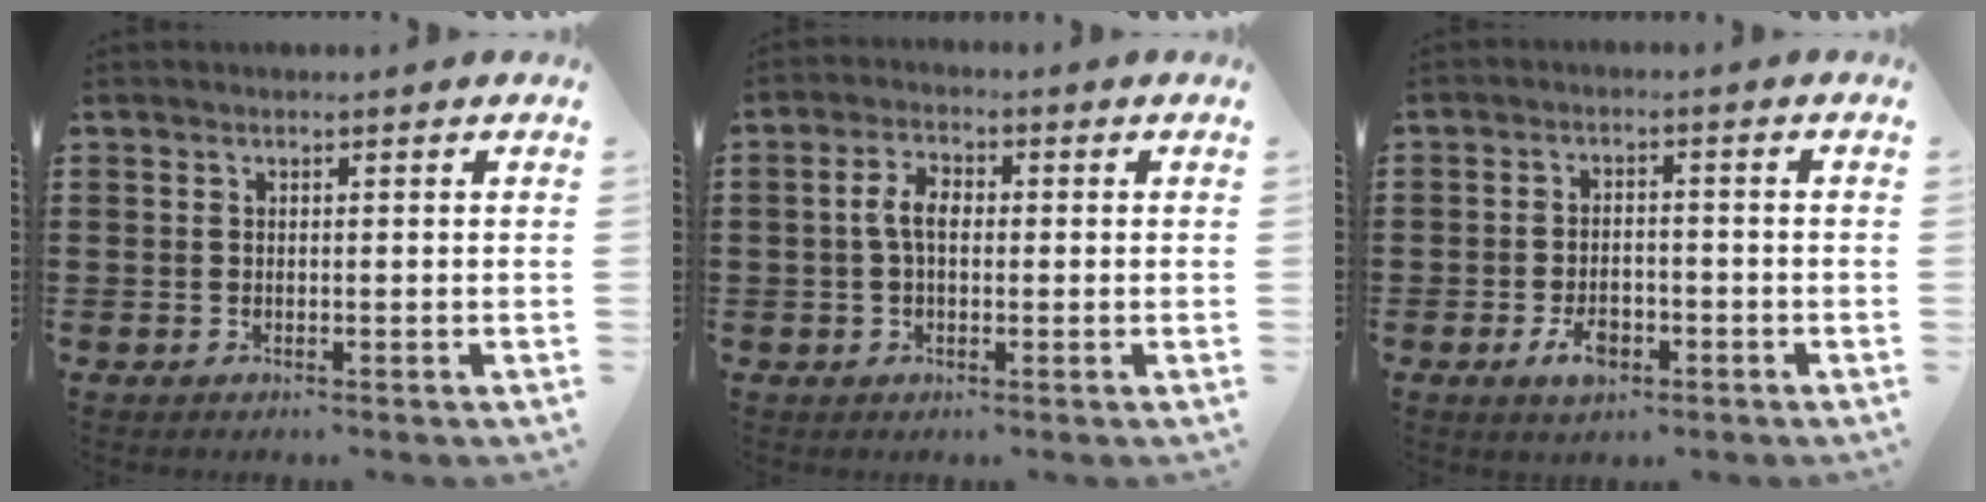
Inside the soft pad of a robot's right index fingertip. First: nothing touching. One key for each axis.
{"total": 3.9, "fx": 0.3, "fy": 2.0, "fz": 3.4, "tx": -0.072, "ty": 0.007, "tz": 0.002}
{"total": 4.4, "fx": -2.0, "fy": 2.3, "fz": 3.2, "tx": -0.059, "ty": -0.003, "tz": -0.041}